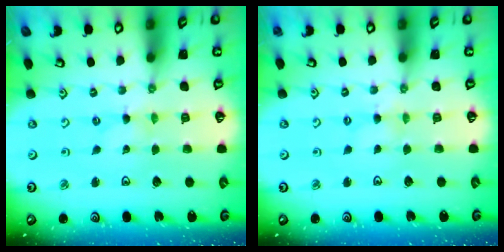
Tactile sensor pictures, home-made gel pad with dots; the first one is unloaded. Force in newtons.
{"total": 1.0, "press": 1.0, "slide": 0.2}